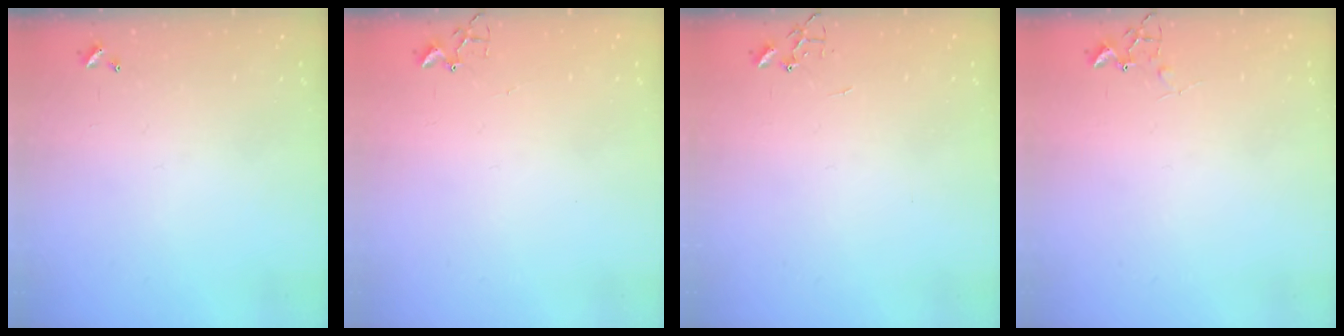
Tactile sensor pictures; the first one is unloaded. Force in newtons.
{"total": 1.9, "press": 1.9, "slide": 0.2}
{"total": 0.0}
{"total": 5.4, "press": 5.3, "slide": 0.8}